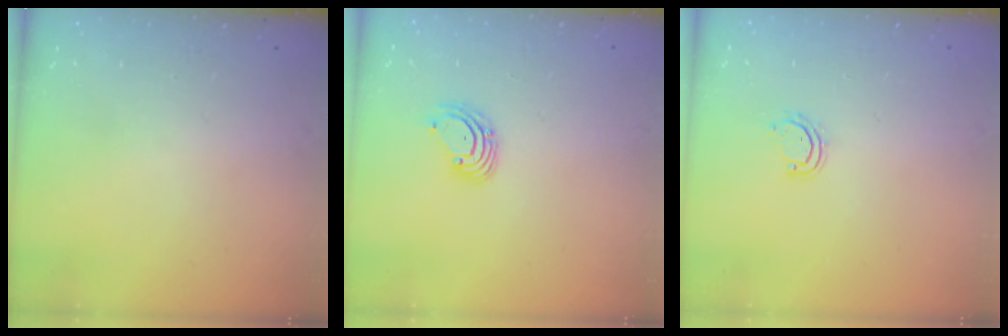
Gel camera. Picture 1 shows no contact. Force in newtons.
{"total": 2.6, "press": 2.6, "slide": 0.1}
{"total": 3.3, "press": 3.3, "slide": 0.2}